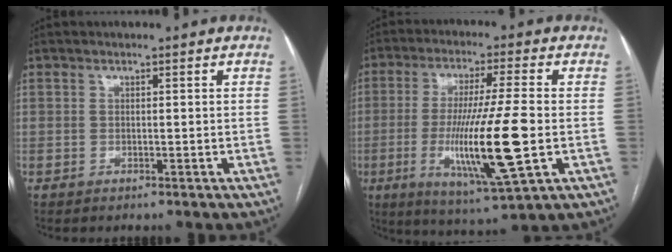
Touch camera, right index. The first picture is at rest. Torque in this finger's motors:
{"motor_torque": [1.39, -0.75, 0.51, 0.21]}